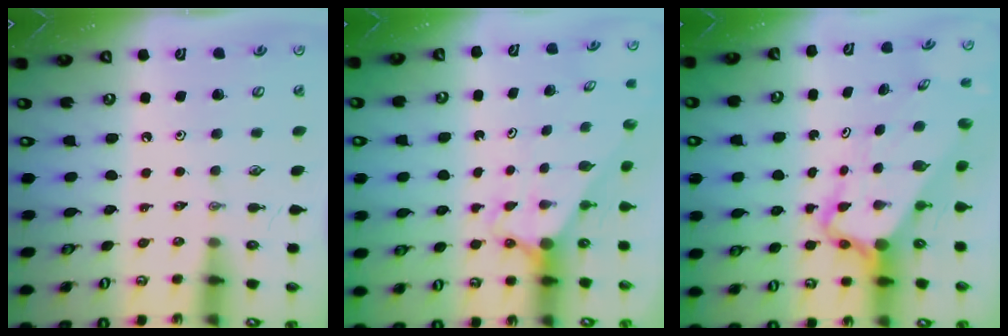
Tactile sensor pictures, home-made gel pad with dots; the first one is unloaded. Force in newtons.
{"total": 2.7, "press": 2.7, "slide": 0.0}
{"total": 7.2, "press": 7.2, "slide": 0.5}